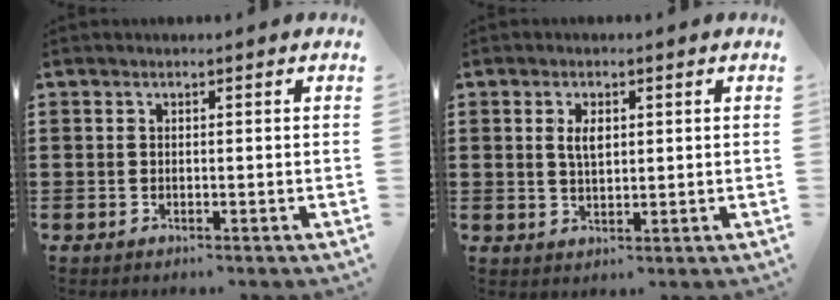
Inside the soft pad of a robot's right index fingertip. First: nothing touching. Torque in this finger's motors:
{"motor_torque": [0.16, 0.15, 0.06, 0.07]}